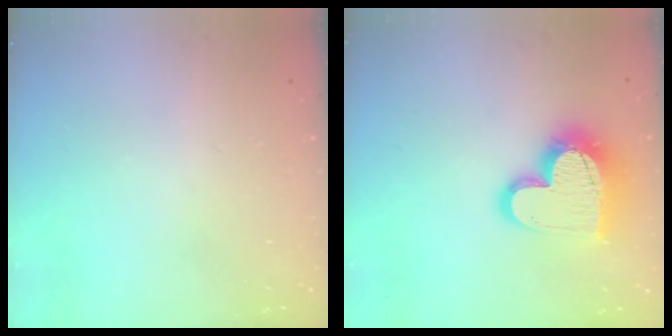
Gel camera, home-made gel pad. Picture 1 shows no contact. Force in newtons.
{"total": 17.8, "press": 17.7, "slide": 1.6}